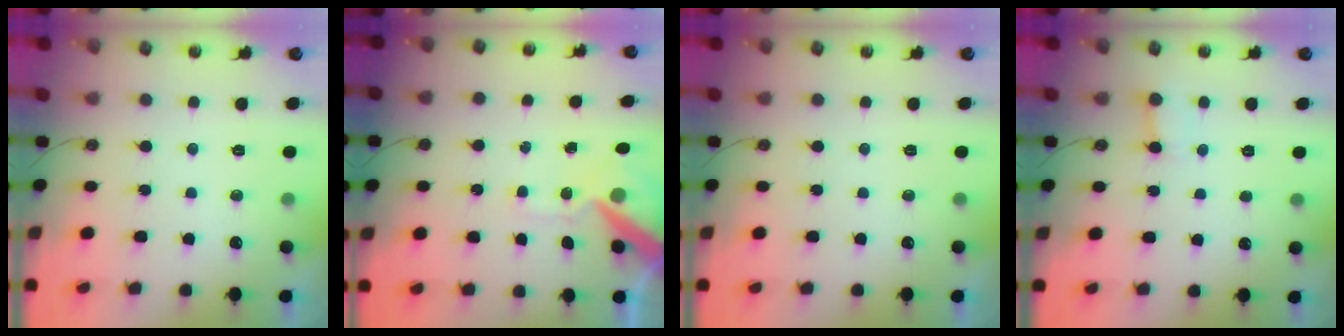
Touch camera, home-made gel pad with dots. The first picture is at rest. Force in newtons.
{"total": 11.7, "press": 11.5, "slide": 1.8}
{"total": 0.0}
{"total": 2.7, "press": 2.7, "slide": 0.5}